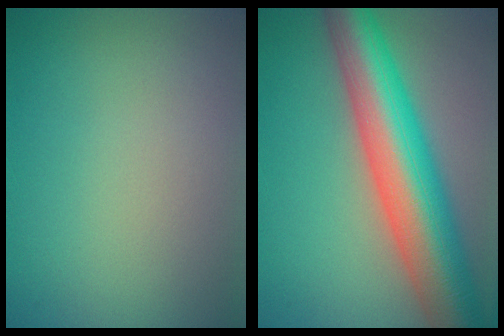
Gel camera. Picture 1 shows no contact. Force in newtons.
{"total": 11.5, "press": 11.5, "slide": 0.3}